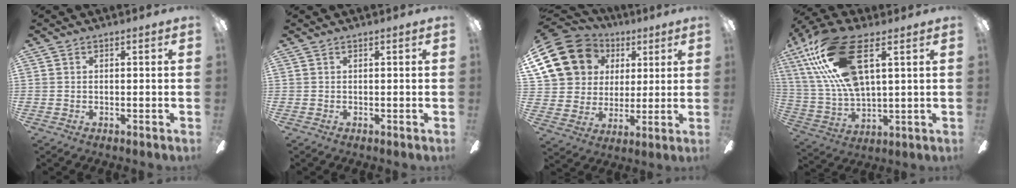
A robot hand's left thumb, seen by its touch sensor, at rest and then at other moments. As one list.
[{"total": 0.0}, {"total": 18.8, "force": [8.2, 15.4, 7.0], "torque": [-0.145, -0.030, 0.168]}, {"total": 21.7, "force": [10.3, 8.9, 16.9], "torque": [-0.368, -0.024, 0.174]}]